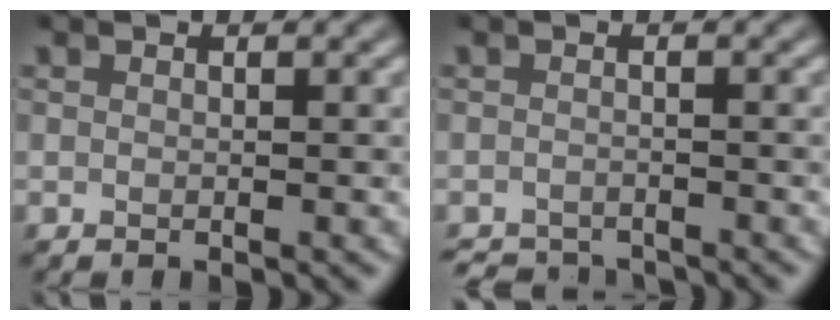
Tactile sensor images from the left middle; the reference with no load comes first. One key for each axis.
{"total": 2.9, "fx": -2.9, "fy": 0.5, "fz": 0.3, "tx": -0.004, "ty": -0.009, "tz": -0.049}